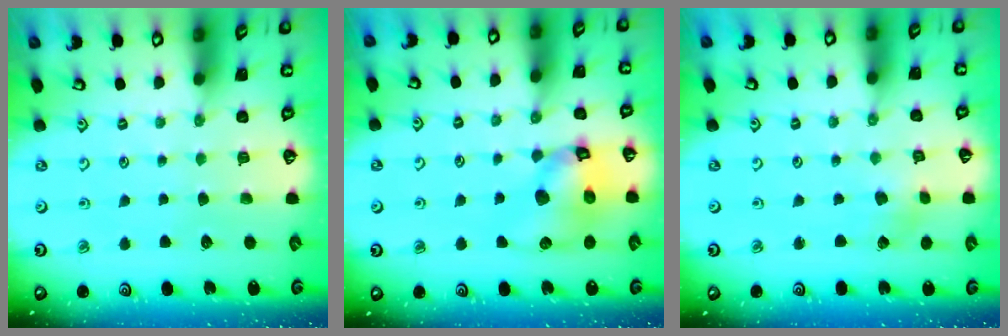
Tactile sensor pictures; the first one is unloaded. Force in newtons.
{"total": 12.6, "press": 12.5, "slide": 1.6}
{"total": 2.1, "press": 2.0, "slide": 0.3}